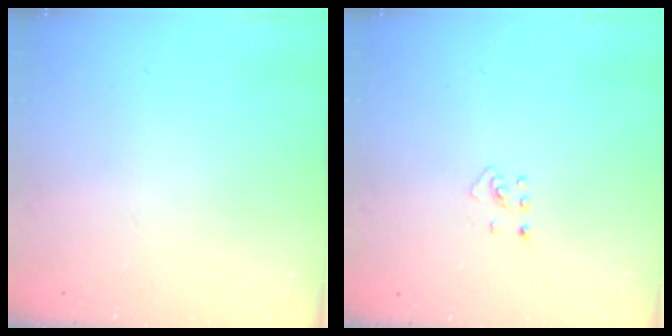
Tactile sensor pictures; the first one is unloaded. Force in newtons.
{"total": 2.7, "press": 2.7, "slide": 0.5}